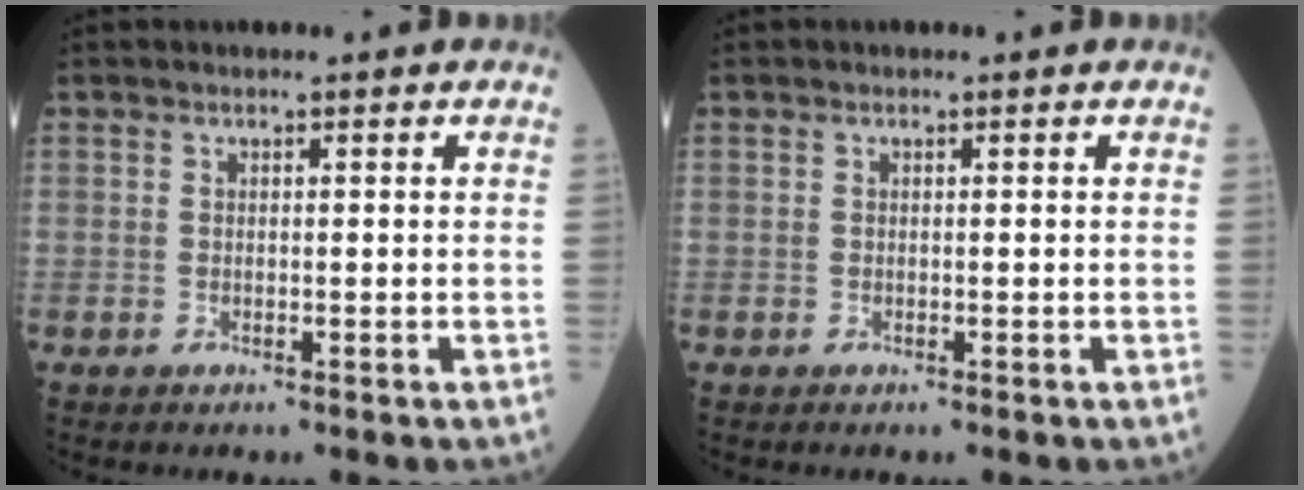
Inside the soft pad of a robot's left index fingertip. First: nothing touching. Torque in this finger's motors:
{"motor_torque": [0.00, 0.00, 0.00, 0.00]}